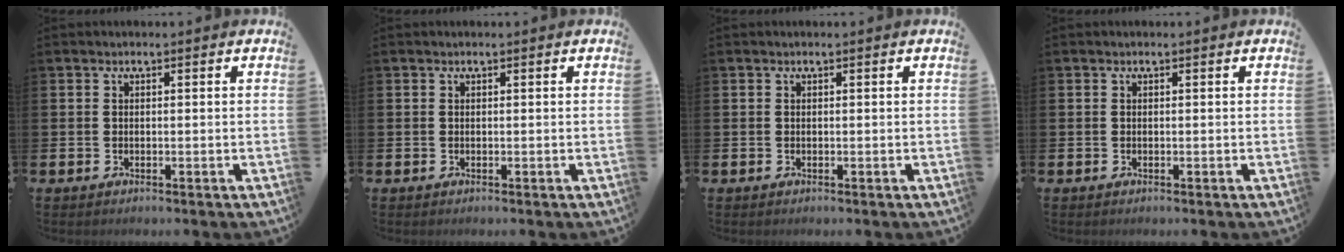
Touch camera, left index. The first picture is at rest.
{"total": 0.0}
{"total": 0.0}
{"total": 0.0}